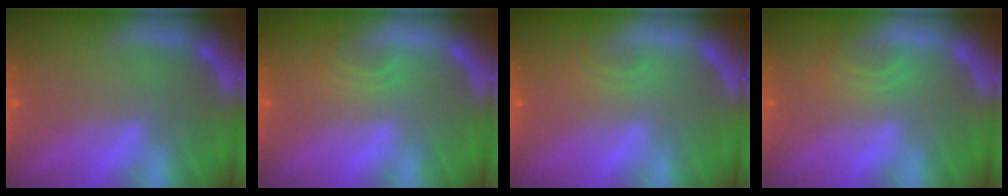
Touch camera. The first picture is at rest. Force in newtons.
{"total": 1.9}
{"total": 1.4}
{"total": 2.4}